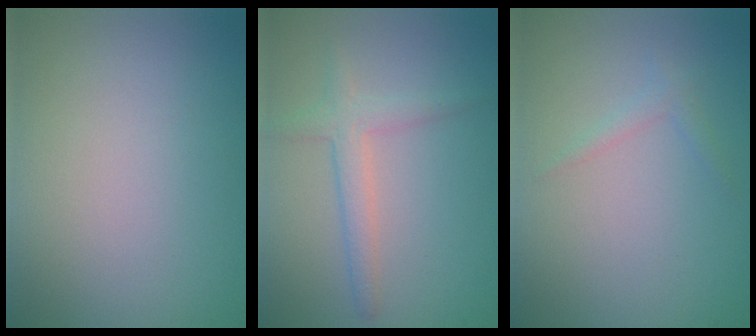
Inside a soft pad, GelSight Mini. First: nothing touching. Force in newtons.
{"total": 1.7, "press": 1.7, "slide": 0.2}
{"total": 0.9, "press": 0.9, "slide": 0.0}